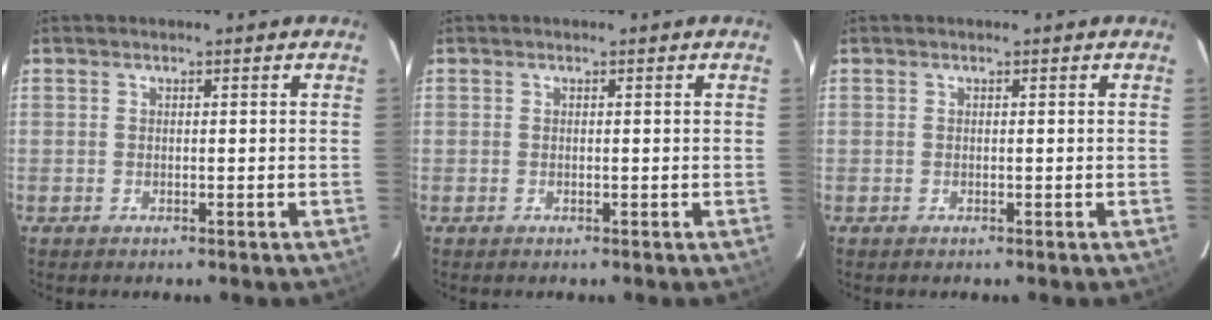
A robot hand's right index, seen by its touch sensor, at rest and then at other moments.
{"total": 0.0}
{"total": 0.0}